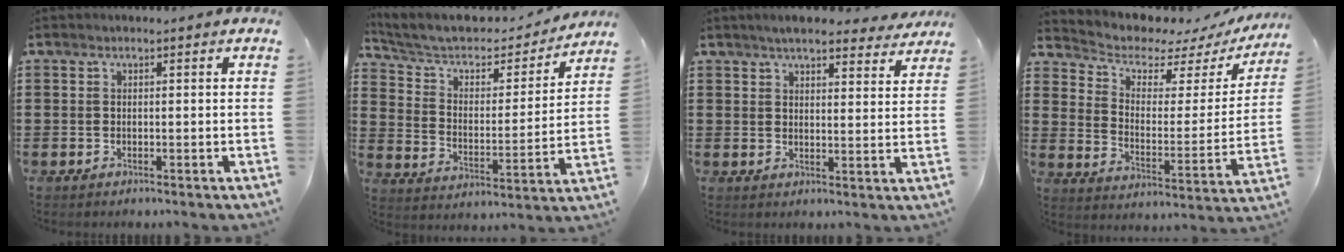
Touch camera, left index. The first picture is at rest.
{"total": 6.4, "force": [5.3, 2.6, 2.6], "torque": [-0.079, -0.032, 0.088]}
{"total": 5.4, "force": [5.0, 0.8, 1.9], "torque": [-0.043, -0.012, 0.090]}
{"total": 5.0, "force": [4.2, 2.0, 1.6], "torque": [-0.060, -0.031, 0.068]}